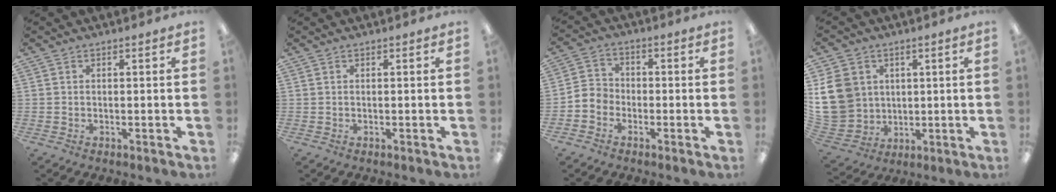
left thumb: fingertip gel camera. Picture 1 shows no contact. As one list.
[{"total": 0.0}, {"total": 4.4, "force": [-2.5, 3.4, 1.2], "torque": [-0.019, 0.019, -0.044]}, {"total": 13.5, "force": [2.6, 12.1, 5.5], "torque": [-0.141, -0.002, 0.056]}]